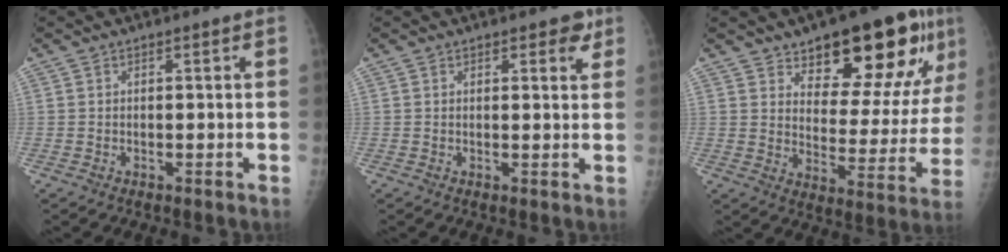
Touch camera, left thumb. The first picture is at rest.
{"total": 2.8, "force": [1.7, 1.3, 1.8], "torque": [-0.005, -0.007, 0.018]}
{"total": 20.2, "force": [11.8, 7.9, 14.3], "torque": [-0.149, -0.058, 0.176]}